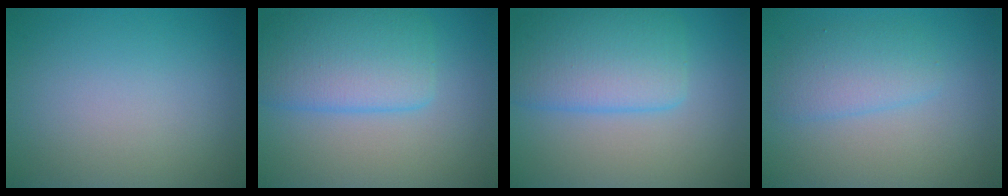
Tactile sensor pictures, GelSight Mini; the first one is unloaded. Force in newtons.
{"total": 5.7, "press": 5.7, "slide": 0.2}
{"total": 5.7, "press": 5.7, "slide": 0.2}
{"total": 2.8, "press": 2.8, "slide": 0.1}